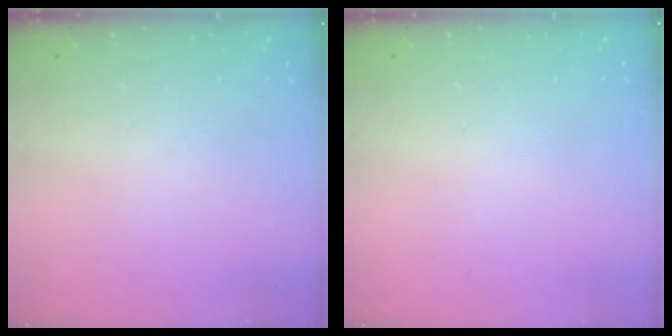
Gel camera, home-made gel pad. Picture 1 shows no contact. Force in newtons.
{"total": 0.0}